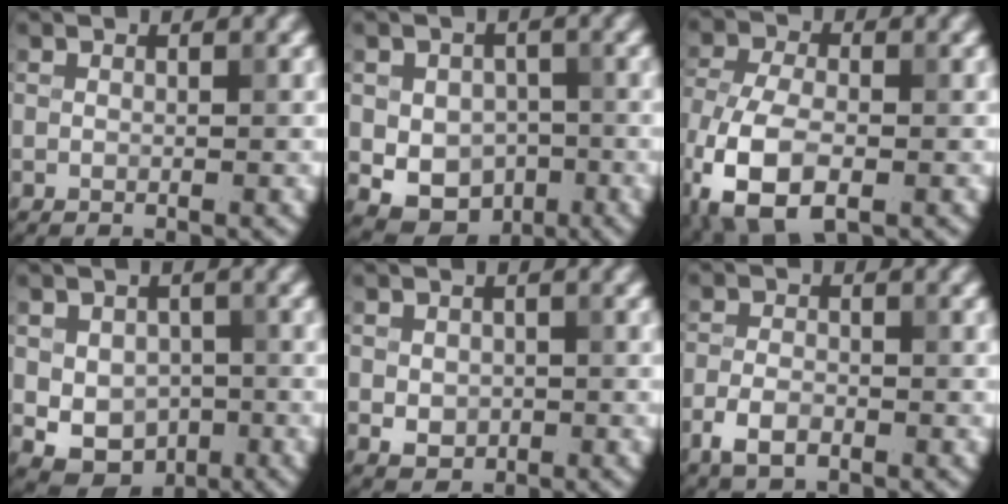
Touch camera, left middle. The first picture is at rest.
{"total": 6.3, "force": [-1.2, 5.0, 3.5], "torque": [-0.045, -0.009, -0.023]}
{"total": 8.7, "force": [-3.4, 4.8, 6.4], "torque": [-0.152, -0.014, -0.072]}
{"total": 5.3, "force": [-0.8, 4.2, 3.2], "torque": [-0.050, -0.008, -0.006]}
{"total": 2.0, "force": [-0.3, 1.7, 1.1], "torque": [-0.018, -0.005, -0.007]}
{"total": 2.8, "force": [-1.5, 1.5, 1.7], "torque": [-0.033, 0.000, -0.036]}